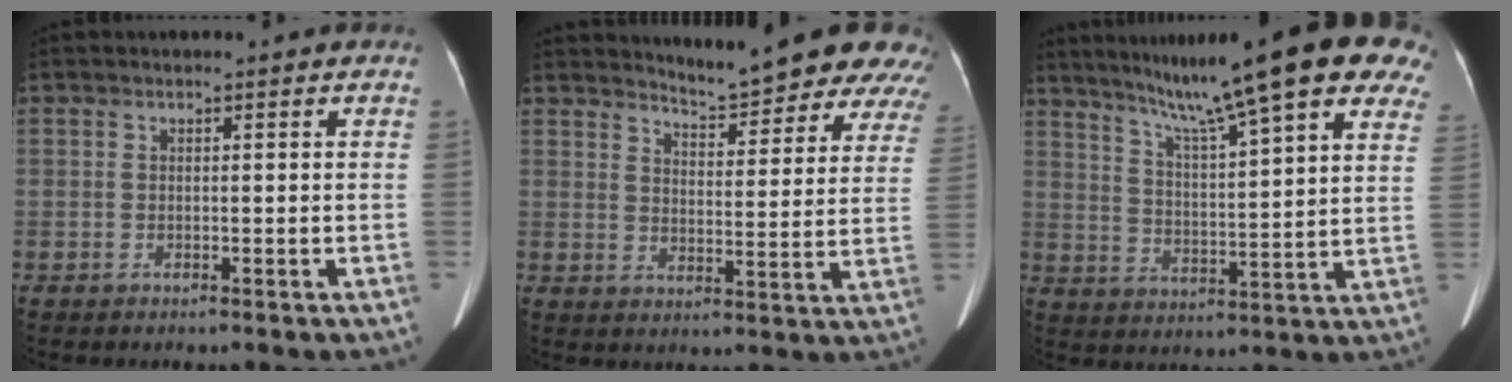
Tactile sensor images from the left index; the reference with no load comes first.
{"total": 14.1, "force": [13.4, 1.9, 3.7], "torque": [-0.030, -0.042, 0.151]}
{"total": 23.6, "force": [17.1, 1.9, 16.1], "torque": [-0.250, 0.018, 0.234]}